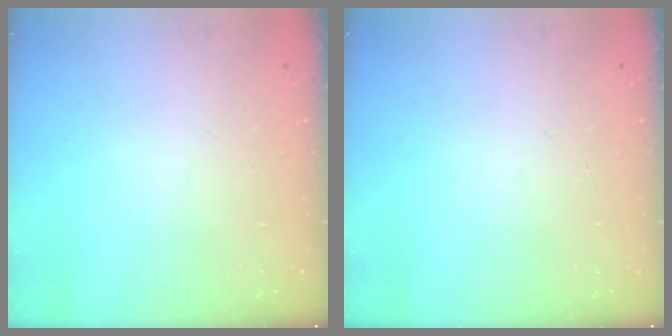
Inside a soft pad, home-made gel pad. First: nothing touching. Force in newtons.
{"total": 0.0}